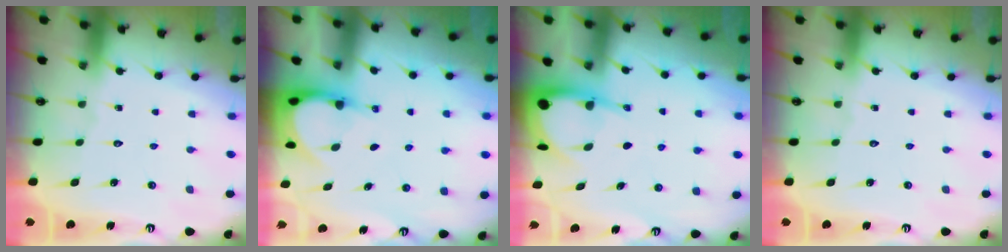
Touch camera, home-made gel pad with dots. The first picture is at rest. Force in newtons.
{"total": 3.9, "press": 3.9, "slide": 0.4}
{"total": 6.2, "press": 6.1, "slide": 0.8}
{"total": 0.0}